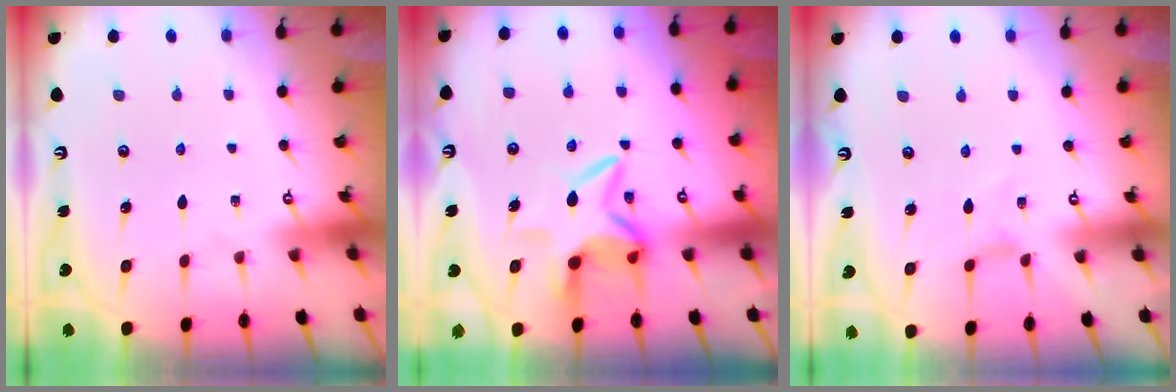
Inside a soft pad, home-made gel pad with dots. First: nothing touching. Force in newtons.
{"total": 7.8, "press": 7.7, "slide": 1.2}
{"total": 0.7, "press": 0.7, "slide": 0.3}